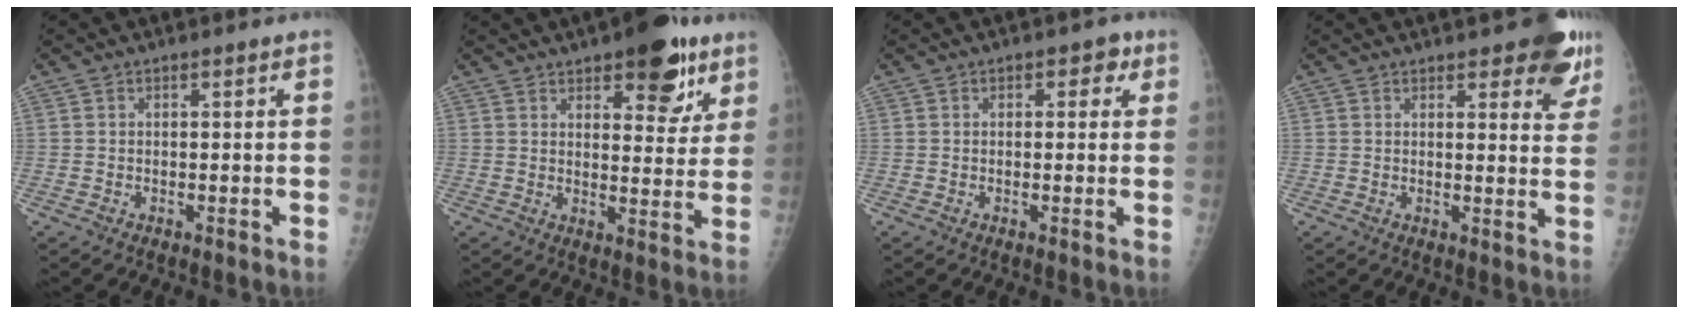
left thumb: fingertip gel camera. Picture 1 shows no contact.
{"total": 13.1, "force": [7.6, 5.6, 9.1], "torque": [-0.074, -0.031, 0.101]}
{"total": 3.4, "force": [1.2, 2.3, 2.2], "torque": [0.000, 0.002, 0.007]}
{"total": 8.8, "force": [5.9, 3.2, 5.7], "torque": [-0.032, -0.029, 0.061]}